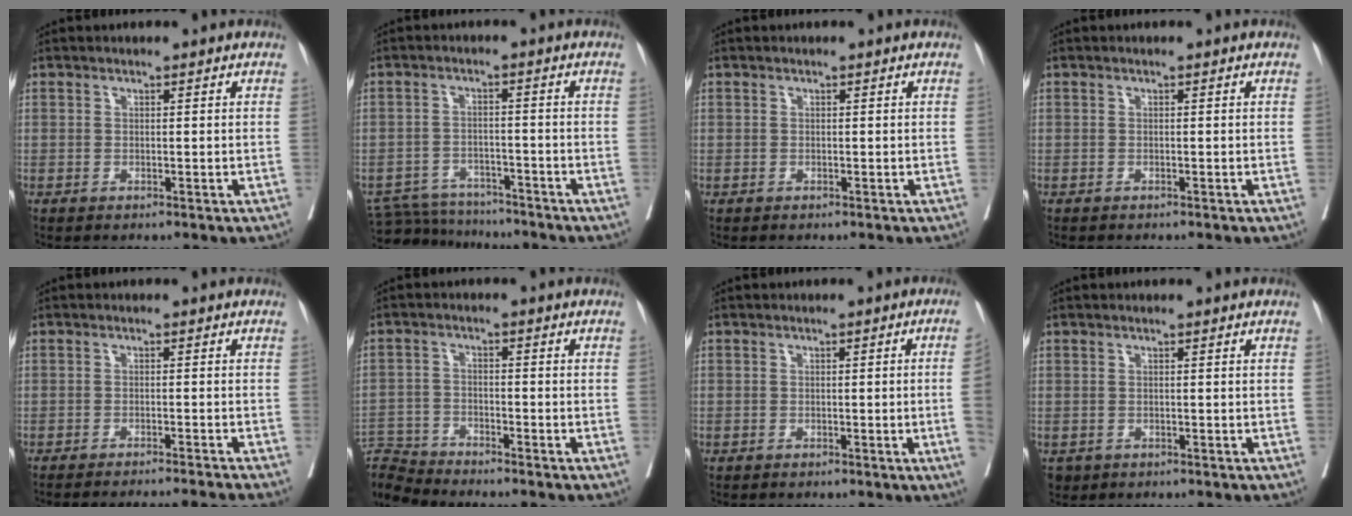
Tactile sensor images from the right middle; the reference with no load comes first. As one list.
[{"total": 8.3, "force": [-8.1, 1.7, 0.4], "torque": [-0.009, 0.003, -0.131]}, {"total": 0.0}, {"total": 0.7, "force": [-0.7, 0.2, 0.2], "torque": [-0.007, -0.001, -0.012]}, {"total": 11.4, "force": [-10.5, -1.9, 4.0], "torque": [-0.025, -0.021, -0.140]}, {"total": 6.3, "force": [-6.1, -1.1, -0.8], "torque": [0.013, 0.001, -0.118]}, {"total": 3.8, "force": [-0.9, -0.9, 3.6], "torque": [-0.043, 0.000, -0.013]}, {"total": 1.7, "force": [-0.9, 1.4, 0.3], "torque": [-0.007, 0.000, -0.012]}]